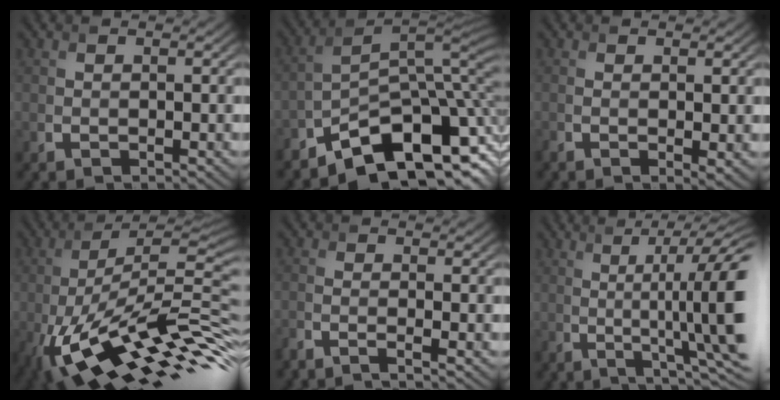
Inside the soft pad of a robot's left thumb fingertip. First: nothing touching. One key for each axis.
{"total": 11.5, "fx": -7.4, "fy": 4.3, "fz": 7.7, "tx": -0.110, "ty": -0.004, "tz": -0.131}
{"total": 1.6, "fx": 0.0, "fy": 0.0, "fz": 1.6, "tx": -0.029, "ty": -0.005, "tz": -0.001}
{"total": 17.1, "fx": -6.6, "fy": 4.6, "fz": 15.2, "tx": -0.253, "ty": 0.009, "tz": -0.129}
{"total": 2.5, "fx": -2.0, "fy": -0.1, "fz": 1.4, "tx": -0.014, "ty": -0.001, "tz": -0.058}
{"total": 14.1, "fx": 0.2, "fy": 2.9, "fz": 13.8, "tx": -0.170, "ty": 0.007, "tz": 0.015}